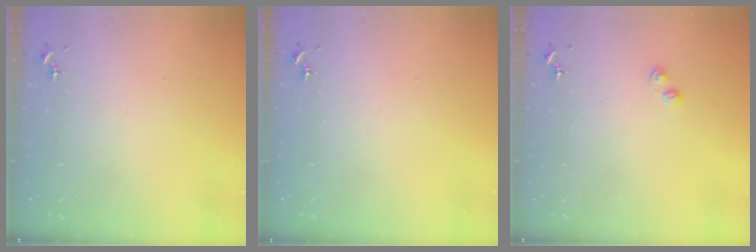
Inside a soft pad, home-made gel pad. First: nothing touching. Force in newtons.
{"total": 0.0}
{"total": 2.8, "press": 2.8, "slide": 0.3}